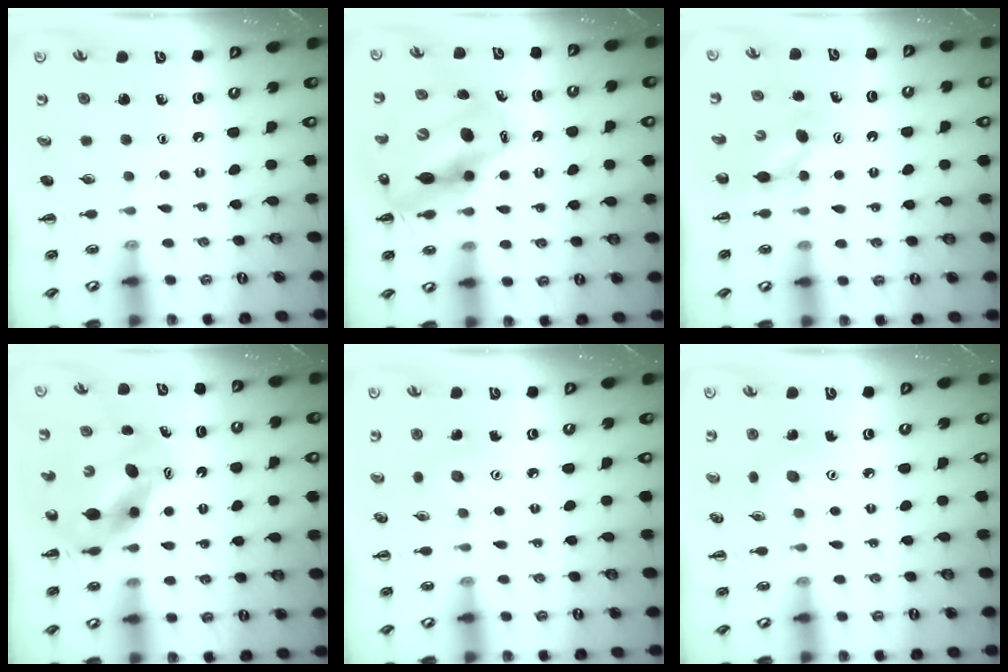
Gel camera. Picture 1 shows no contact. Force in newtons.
{"total": 14.1, "press": 13.6, "slide": 3.6}
{"total": 5.0, "press": 5.0, "slide": 0.4}
{"total": 7.2, "press": 7.1, "slide": 1.5}
{"total": 3.5, "press": 3.4, "slide": 0.9}
{"total": 3.2, "press": 3.0, "slide": 0.9}